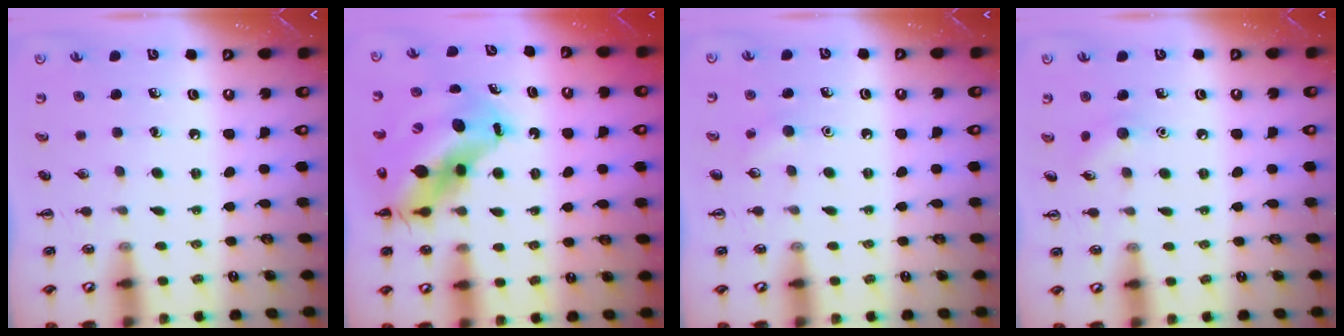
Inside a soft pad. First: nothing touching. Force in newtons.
{"total": 14.1, "press": 13.6, "slide": 3.7}
{"total": 5.5, "press": 5.3, "slide": 1.4}
{"total": 6.0, "press": 5.7, "slide": 1.8}